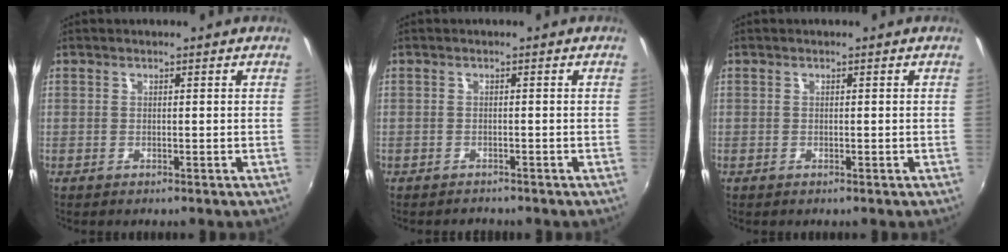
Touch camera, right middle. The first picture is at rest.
{"total": 1.4, "force": [-1.3, 0.5, -0.2], "torque": [-0.003, -0.002, -0.019]}
{"total": 0.0}